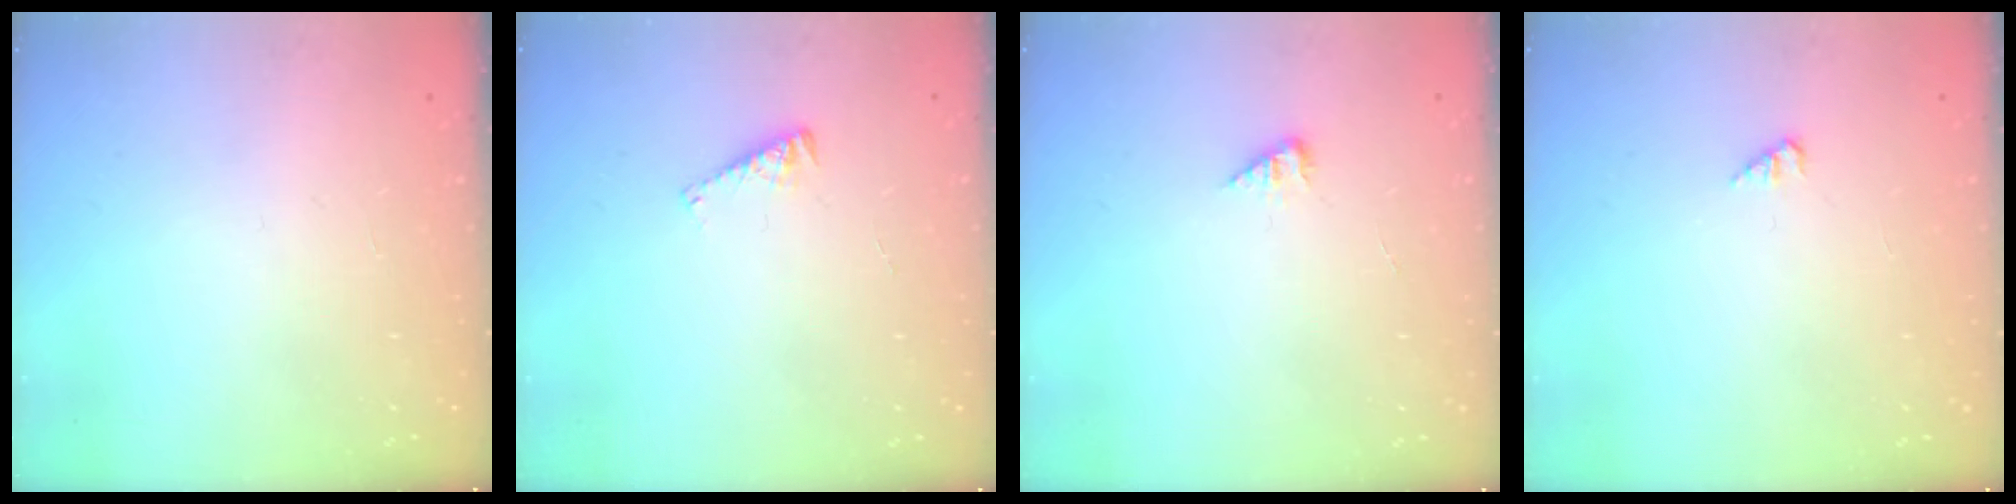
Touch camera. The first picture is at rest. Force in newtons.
{"total": 4.8, "press": 4.8, "slide": 0.4}
{"total": 2.4, "press": 2.4, "slide": 0.4}
{"total": 0.9, "press": 0.9, "slide": 0.2}